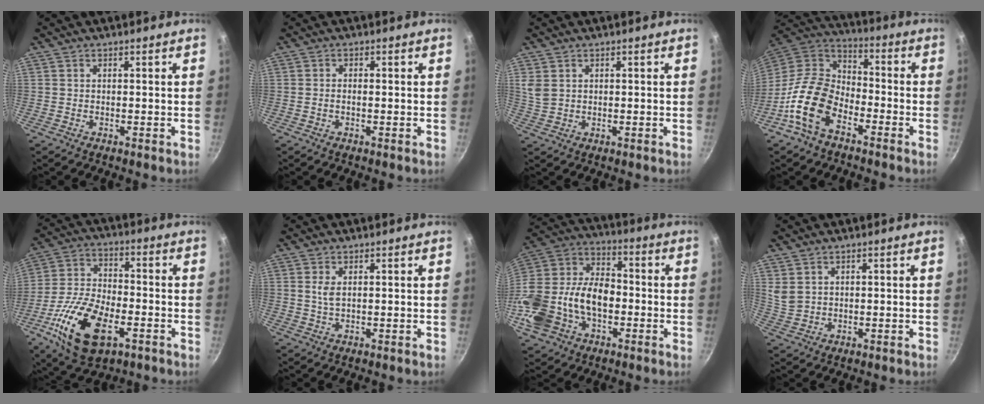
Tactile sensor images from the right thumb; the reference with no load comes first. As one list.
[{"total": 1.0, "force": [-0.3, 0.5, 0.9], "torque": [-0.018, 0.004, -0.007]}, {"total": 3.3, "force": [1.2, 2.5, 1.8], "torque": [-0.029, -0.005, 0.031]}, {"total": 14.6, "force": [-7.4, 8.9, 9.0], "torque": [-0.147, 0.059, -0.164]}, {"total": 18.0, "force": [-7.0, 9.4, 13.7], "torque": [-0.259, 0.020, -0.129]}, {"total": 2.3, "force": [0.6, 1.0, 1.9], "torque": [-0.038, -0.005, 0.014]}, {"total": 22.3, "force": [-4.8, 15.2, 15.6], "torque": [-0.301, 0.055, -0.088]}, {"total": 3.1, "force": [1.6, 2.1, 1.6], "torque": [-0.026, -0.007, 0.042]}]